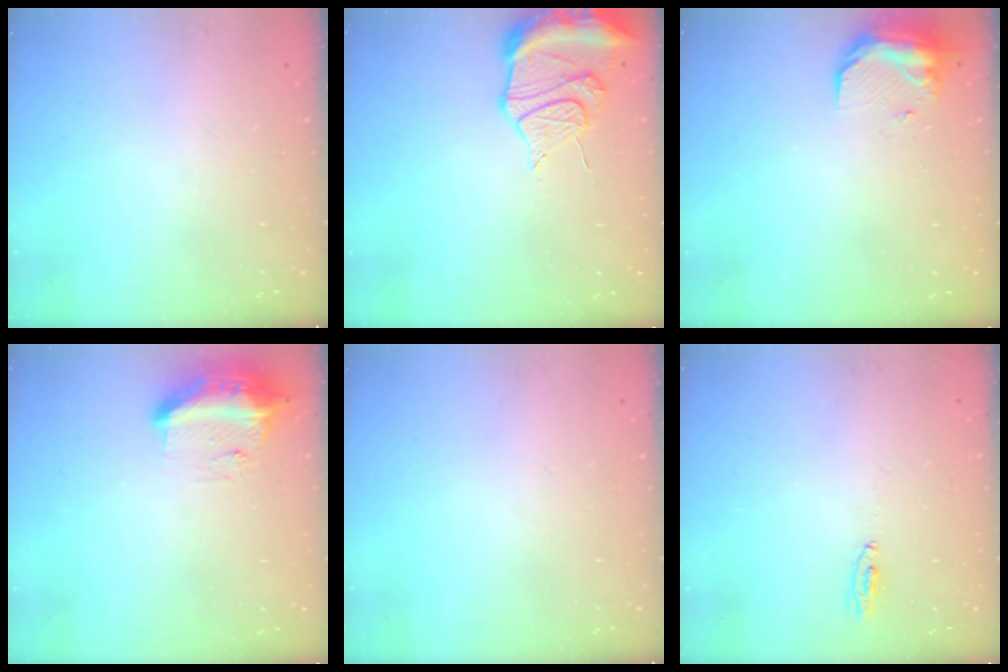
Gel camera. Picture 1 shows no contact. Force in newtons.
{"total": 13.1, "press": 13.1, "slide": 1.3}
{"total": 8.9, "press": 8.7, "slide": 1.5}
{"total": 11.2, "press": 11.2, "slide": 0.6}
{"total": 0.0}
{"total": 3.5, "press": 3.1, "slide": 1.4}